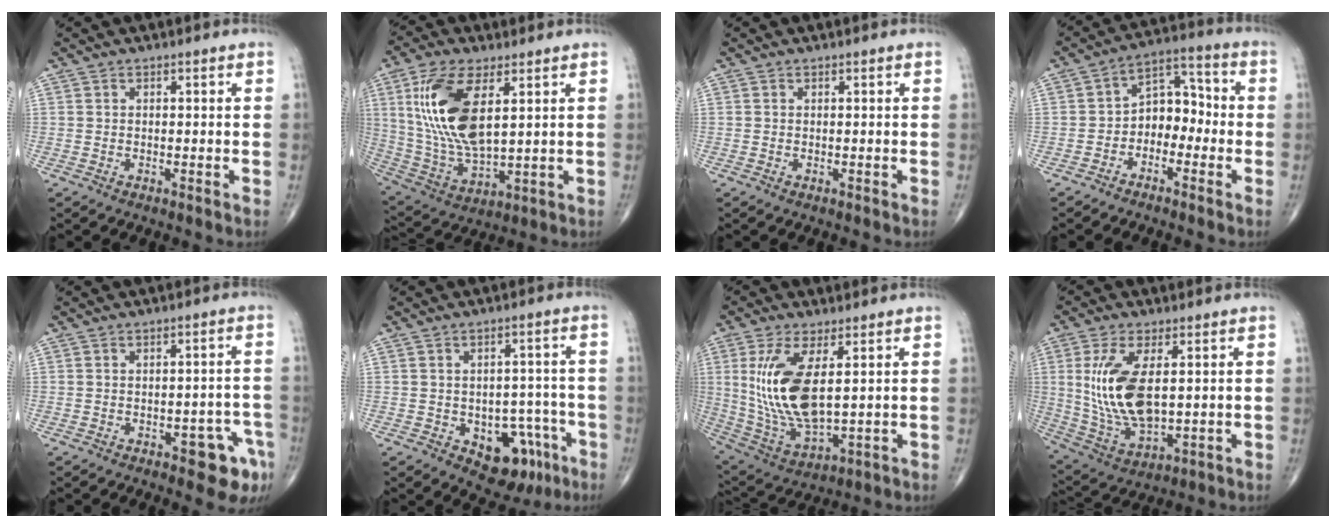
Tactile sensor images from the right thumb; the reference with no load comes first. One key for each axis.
{"total": 17.3, "fx": 5.0, "fy": 7.7, "fz": 14.7, "tx": -0.302, "ty": -0.019, "tz": 0.106}
{"total": 0.0}
{"total": 8.2, "fx": -2.2, "fy": 5.9, "fz": 5.4, "tx": -0.050, "ty": 0.045, "tz": -0.052}
{"total": 7.2, "fx": -3.6, "fy": 3.1, "fz": 5.4, "tx": -0.039, "ty": 0.022, "tz": -0.038}
{"total": 10.5, "fx": -4.6, "fy": 6.8, "fz": 6.6, "tx": -0.045, "ty": 0.032, "tz": -0.050}
{"total": 15.8, "fx": 3.0, "fy": 6.6, "fz": 14.1, "tx": -0.291, "ty": -0.024, "tz": 0.075}
{"total": 14.6, "fx": 2.1, "fy": 6.9, "fz": 12.6, "tx": -0.258, "ty": -0.016, "tz": 0.057}